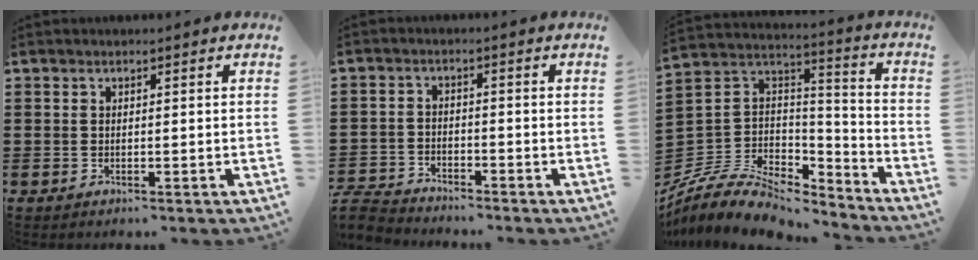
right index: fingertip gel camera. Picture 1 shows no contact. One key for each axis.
{"total": 3.5, "fx": -3.5, "fy": 0.5, "fz": 0.2, "tx": -0.023, "ty": -0.002, "tz": -0.079}
{"total": 8.8, "fx": -6.8, "fy": 4.1, "fz": 3.7, "tx": -0.080, "ty": 0.012, "tz": -0.130}